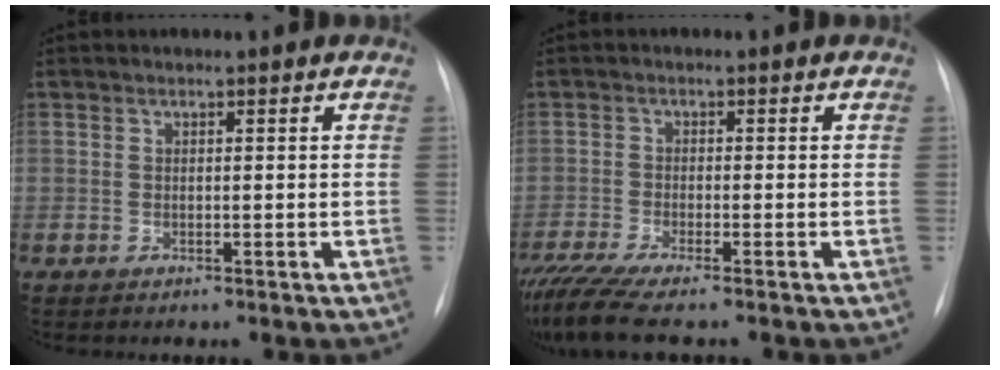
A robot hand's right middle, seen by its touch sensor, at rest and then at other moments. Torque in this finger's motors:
{"motor_torque": [0.93, -0.83, 0.14, 0.09]}